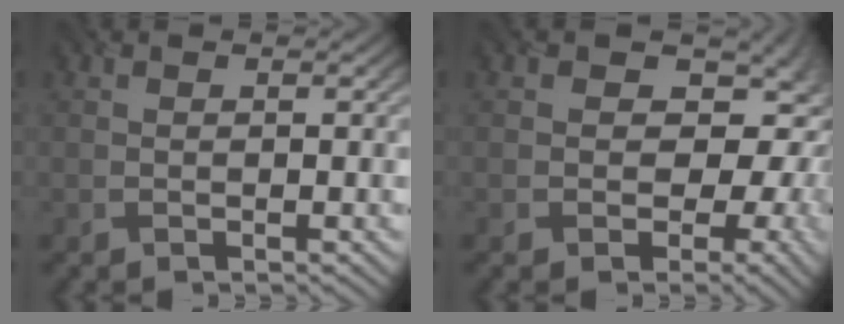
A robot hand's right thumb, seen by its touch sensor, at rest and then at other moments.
{"total": 9.0, "force": [-1.3, 7.4, 4.9], "torque": [-0.039, 0.002, -0.022]}